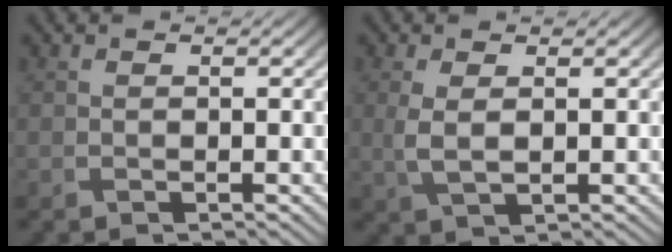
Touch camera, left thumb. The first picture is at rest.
{"total": 2.8, "force": [0.4, 1.2, 2.5], "torque": [-0.068, -0.001, 0.012]}